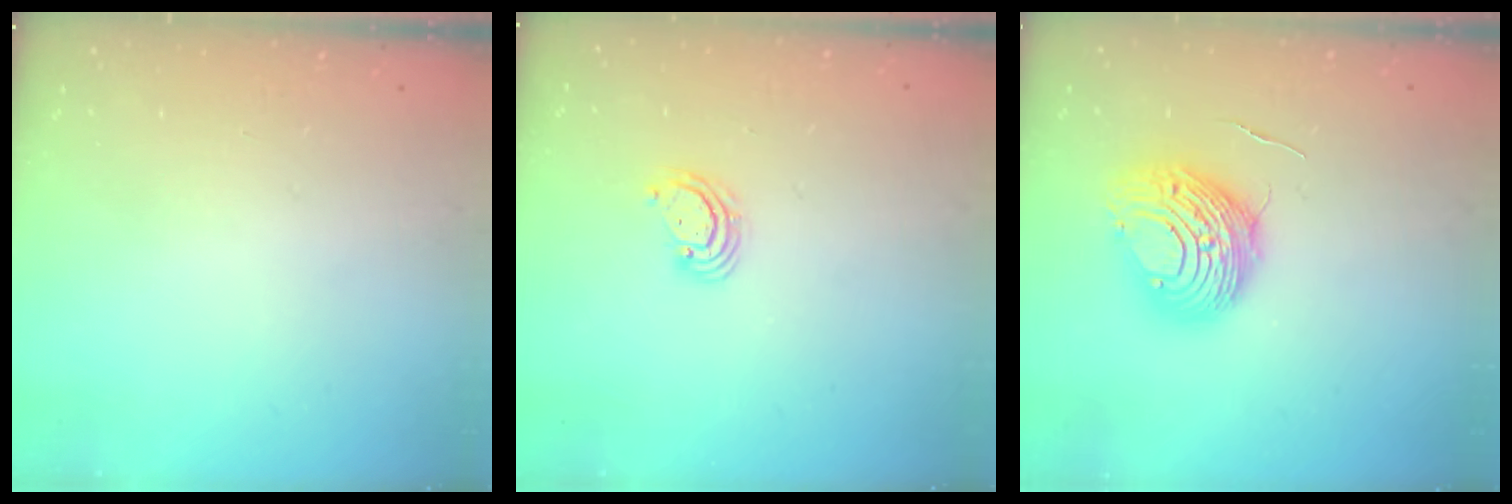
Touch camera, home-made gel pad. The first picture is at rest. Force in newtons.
{"total": 3.0, "press": 2.9, "slide": 0.3}
{"total": 11.2, "press": 11.2, "slide": 1.2}